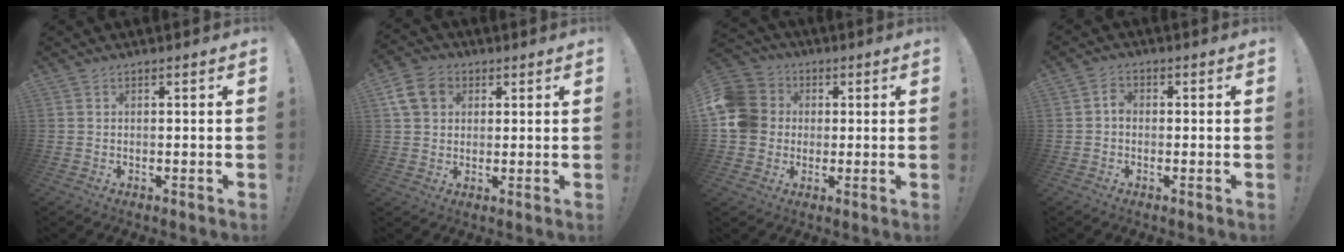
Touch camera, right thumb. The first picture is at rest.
{"total": 9.9, "force": [3.8, 7.9, 4.7], "torque": [-0.079, -0.005, 0.078]}
{"total": 12.9, "force": [0.4, 11.6, 5.4], "torque": [-0.097, 0.018, 0.012]}
{"total": 2.7, "force": [-0.8, 2.0, 1.6], "torque": [-0.023, 0.009, -0.016]}